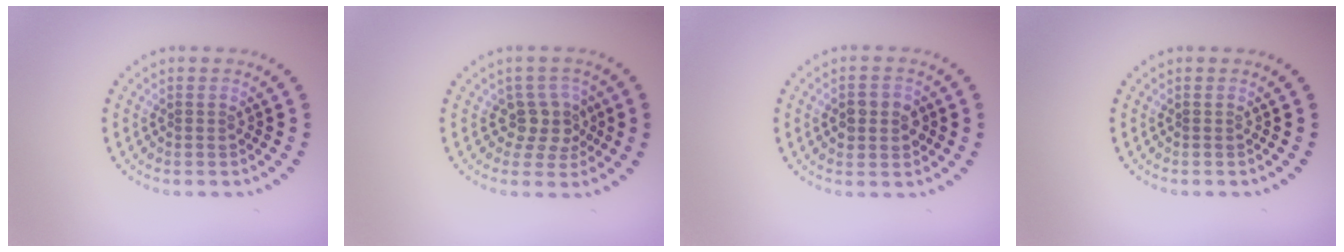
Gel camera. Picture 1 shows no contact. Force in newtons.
{"total": 2.7, "press": 2.2, "slide": 1.6}
{"total": 2.6, "press": 2.6, "slide": 0.3}
{"total": 0.0}